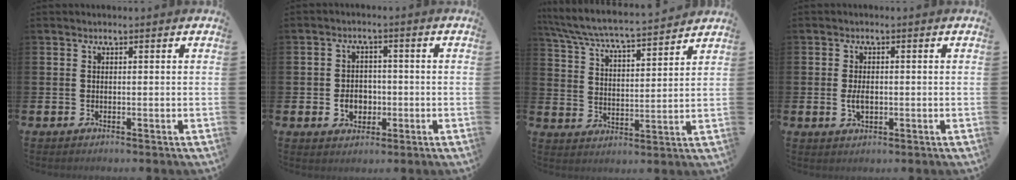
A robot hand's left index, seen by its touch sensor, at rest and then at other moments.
{"total": 3.7, "force": [-1.0, 3.0, 2.0], "torque": [-0.019, -0.004, -0.027]}
{"total": 6.3, "force": [6.0, 0.3, 1.8], "torque": [-0.063, -0.046, 0.102]}
{"total": 2.4, "force": [-0.2, 1.4, 1.9], "torque": [-0.030, 0.001, -0.006]}